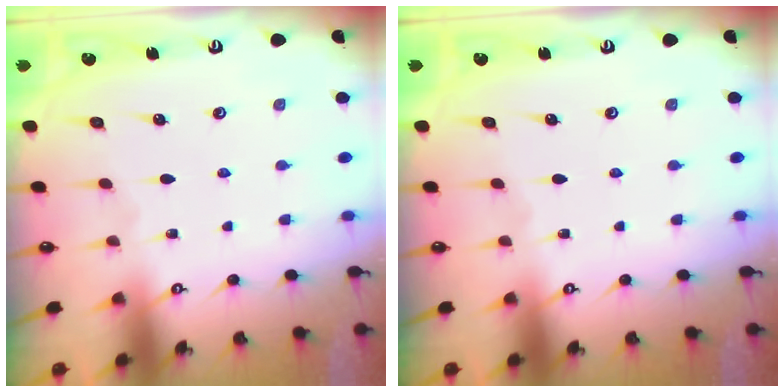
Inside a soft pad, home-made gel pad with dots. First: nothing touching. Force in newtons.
{"total": 0.0}